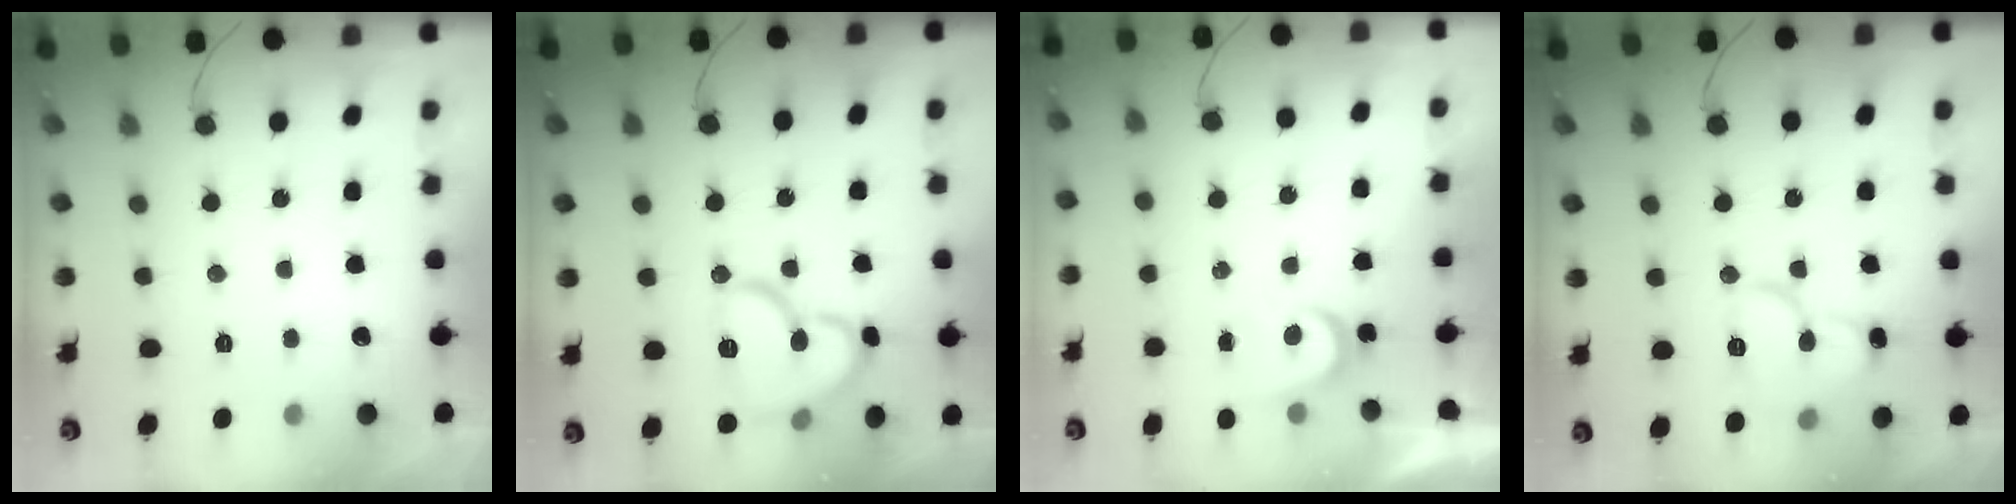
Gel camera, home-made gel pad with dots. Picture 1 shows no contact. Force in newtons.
{"total": 14.4, "press": 14.3, "slide": 1.1}
{"total": 3.4, "press": 3.4, "slide": 0.4}
{"total": 10.9, "press": 10.8, "slide": 1.3}